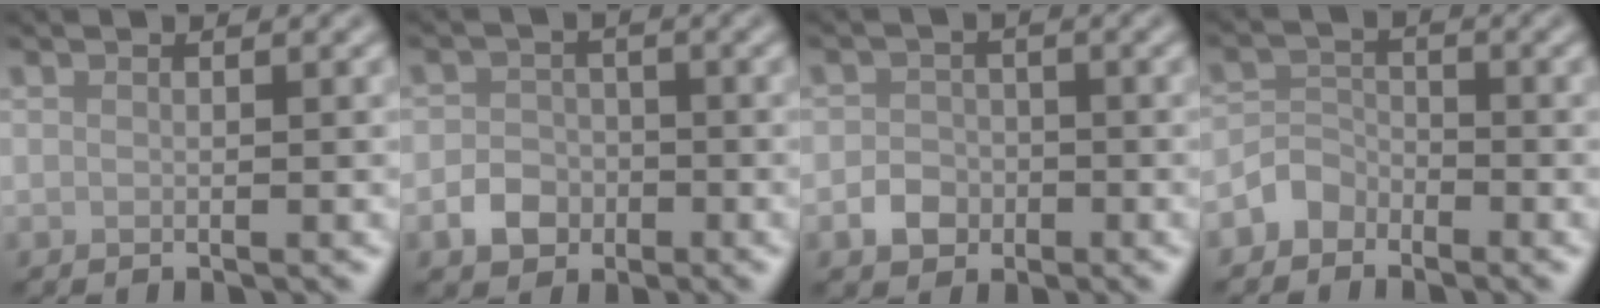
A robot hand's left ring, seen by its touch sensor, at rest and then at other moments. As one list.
[{"total": 2.7, "force": [-1.2, 2.2, 1.0], "torque": [-0.011, 0.004, -0.023]}, {"total": 2.3, "force": [-0.9, 2.0, 0.8], "torque": [-0.007, 0.003, -0.021]}, {"total": 2.2, "force": [-1.7, 1.4, 0.2], "torque": [0.002, 0.013, -0.039]}]